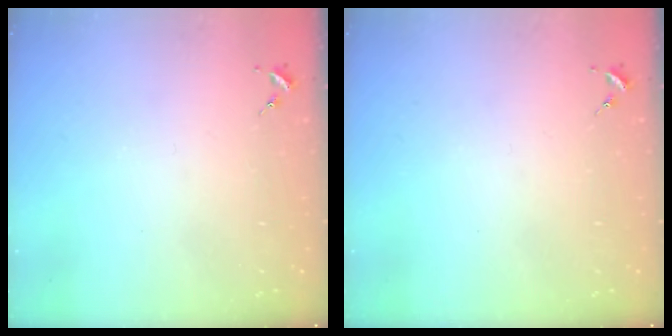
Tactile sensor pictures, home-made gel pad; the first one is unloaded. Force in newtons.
{"total": 0.0}